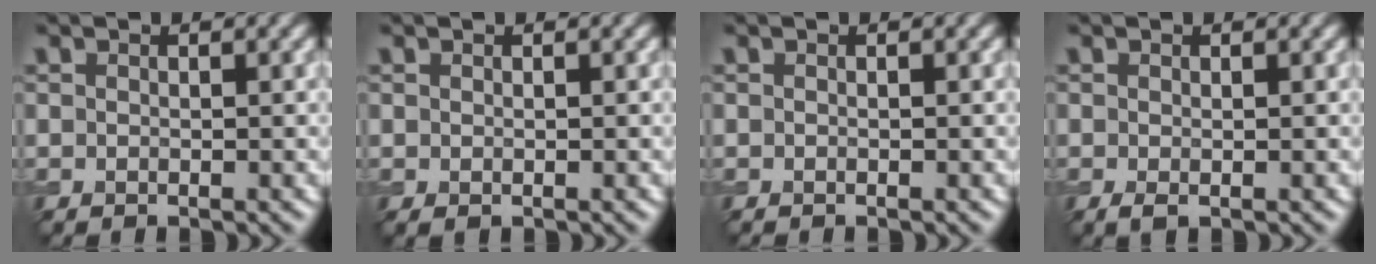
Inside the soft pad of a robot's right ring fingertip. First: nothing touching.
{"total": 0.0}
{"total": 0.0}
{"total": 0.7, "force": [-0.2, 0.2, 0.6], "torque": [-0.013, -0.005, -0.003]}